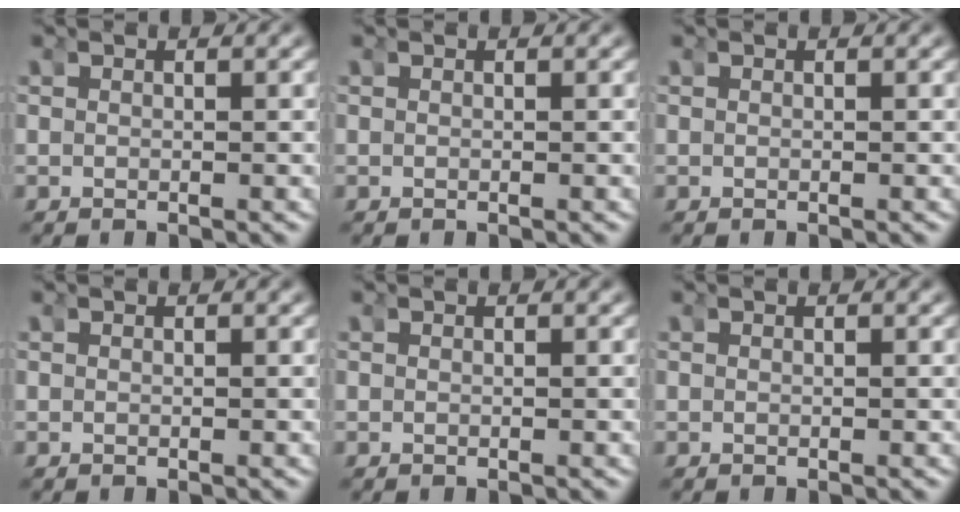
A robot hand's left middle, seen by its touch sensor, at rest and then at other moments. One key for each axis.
{"total": 0.0}
{"total": 0.0}
{"total": 0.0}
{"total": 0.0}
{"total": 0.0}